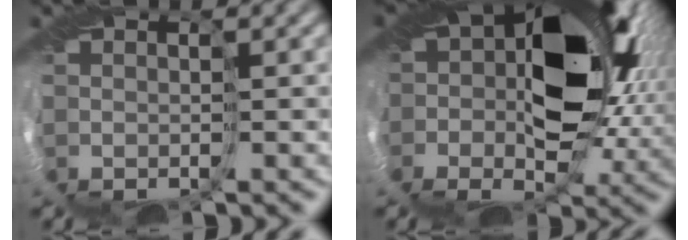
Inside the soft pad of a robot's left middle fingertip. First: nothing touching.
{"total": 15.0, "force": [1.4, 9.8, 11.2], "torque": [-0.143, -0.003, 0.018]}